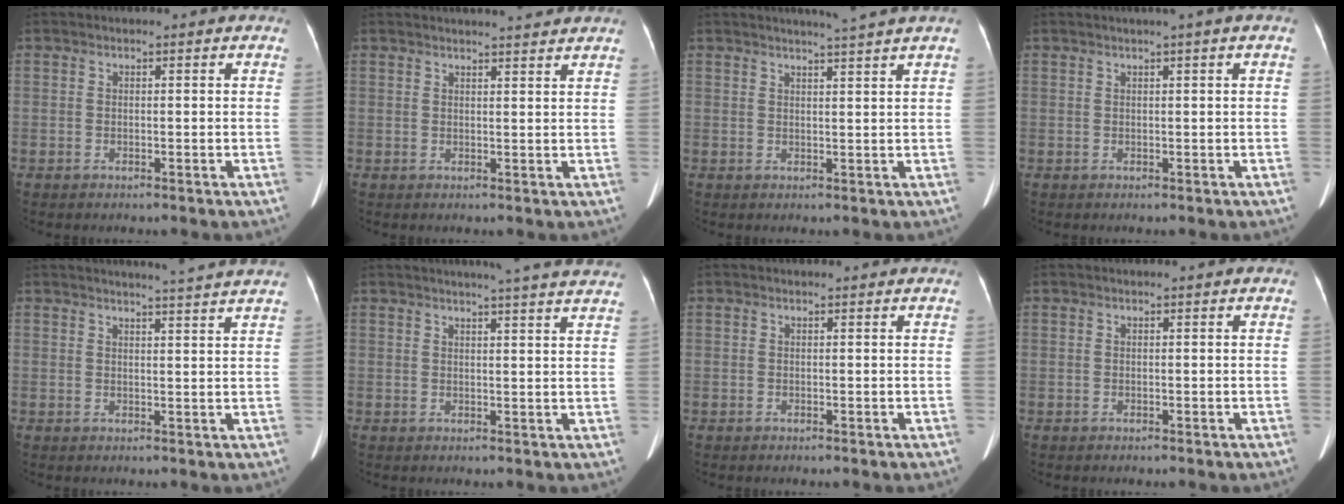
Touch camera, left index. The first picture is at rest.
{"total": 6.5, "force": [6.2, 0.0, 2.1], "torque": [-0.032, 0.013, 0.066]}
{"total": 4.5, "force": [3.8, -1.4, 1.8], "torque": [-0.027, -0.005, 0.049]}
{"total": 1.6, "force": [0.9, -0.5, 1.2], "torque": [-0.020, 0.001, 0.017]}
{"total": 7.2, "force": [6.7, -1.3, 2.4], "torque": [-0.034, -0.004, 0.069]}
{"total": 14.2, "force": [12.8, -0.1, 6.1], "torque": [-0.085, -0.010, 0.139]}
{"total": 1.3, "force": [1.2, 0.0, 0.3], "torque": [-0.010, 0.008, 0.014]}
{"total": 0.0}